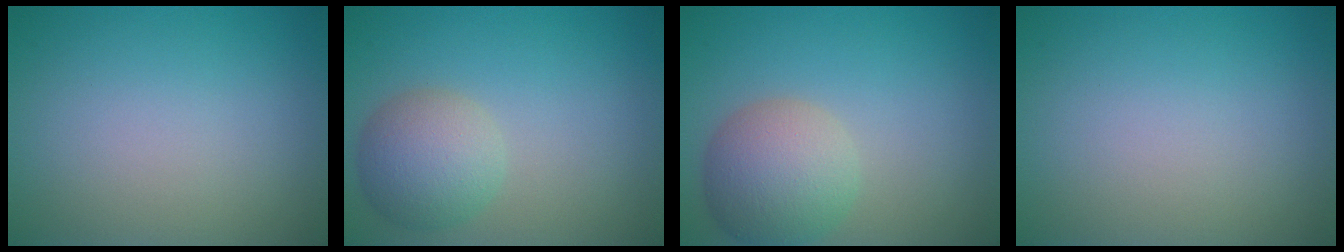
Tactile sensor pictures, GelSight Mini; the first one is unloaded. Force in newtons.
{"total": 4.2, "press": 4.2, "slide": 0.2}
{"total": 5.4, "press": 5.4, "slide": 0.3}
{"total": 0.0}